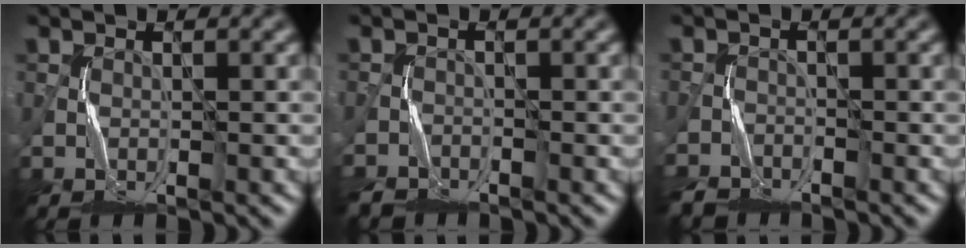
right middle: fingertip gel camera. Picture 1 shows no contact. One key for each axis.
{"total": 2.1, "fx": -2.1, "fy": 0.4, "fz": -0.1, "tx": 0.004, "ty": -0.013, "tz": -0.048}
{"total": 2.8, "fx": -2.8, "fy": 0.6, "fz": 0.1, "tx": 0.004, "ty": -0.019, "tz": -0.060}